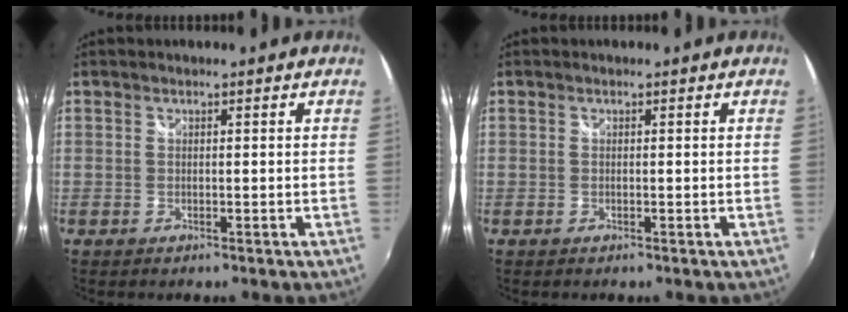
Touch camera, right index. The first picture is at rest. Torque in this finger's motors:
{"motor_torque": [-0.02, 0.01, 0.00, 0.00]}